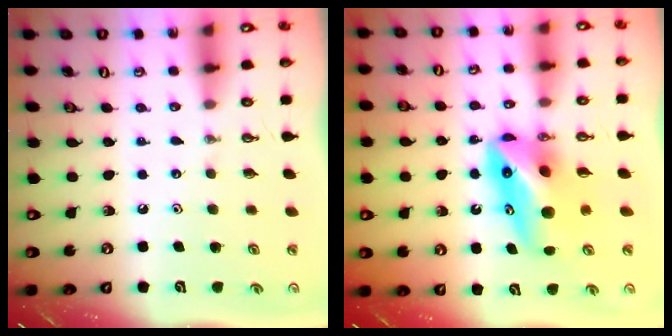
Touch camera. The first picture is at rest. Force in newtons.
{"total": 10.9, "press": 10.8, "slide": 1.6}